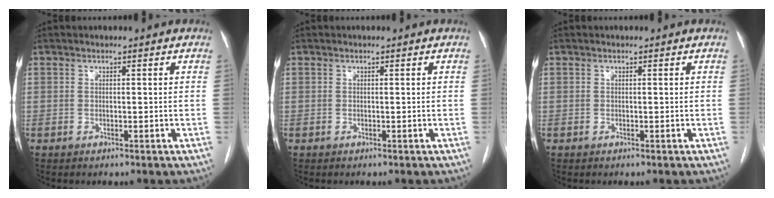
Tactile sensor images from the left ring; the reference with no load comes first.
{"total": 0.0}
{"total": 0.0}